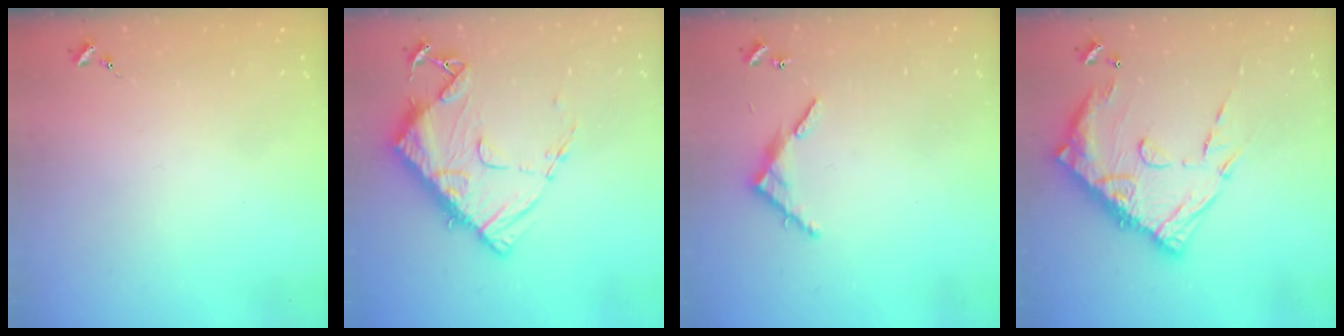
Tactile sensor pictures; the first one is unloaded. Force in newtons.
{"total": 13.3, "press": 13.2, "slide": 1.3}
{"total": 6.9, "press": 6.9, "slide": 0.5}
{"total": 17.5, "press": 17.4, "slide": 2.0}